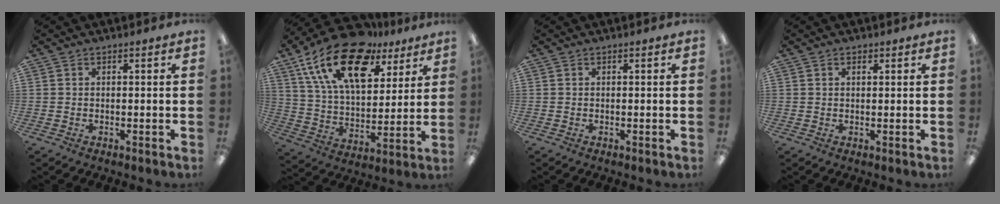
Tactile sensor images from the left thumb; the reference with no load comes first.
{"total": 22.2, "force": [13.2, 11.2, 13.9], "torque": [-0.261, -0.068, 0.229]}
{"total": 0.0}
{"total": 1.1, "force": [0.6, 0.6, 0.7], "torque": [-0.007, -0.002, 0.010]}